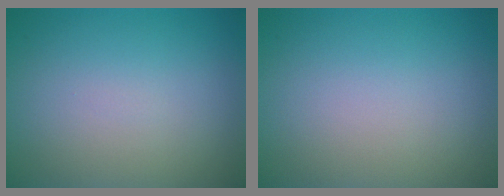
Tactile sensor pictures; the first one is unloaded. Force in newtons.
{"total": 0.0}